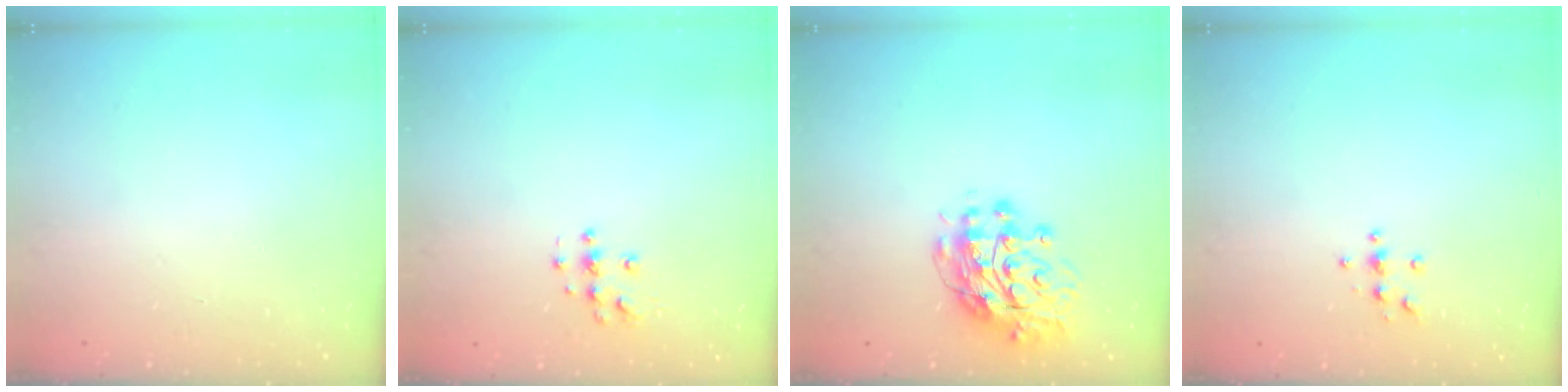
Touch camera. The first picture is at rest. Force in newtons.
{"total": 4.8, "press": 4.8, "slide": 0.3}
{"total": 13.7, "press": 13.6, "slide": 1.5}
{"total": 3.8, "press": 3.8, "slide": 0.4}